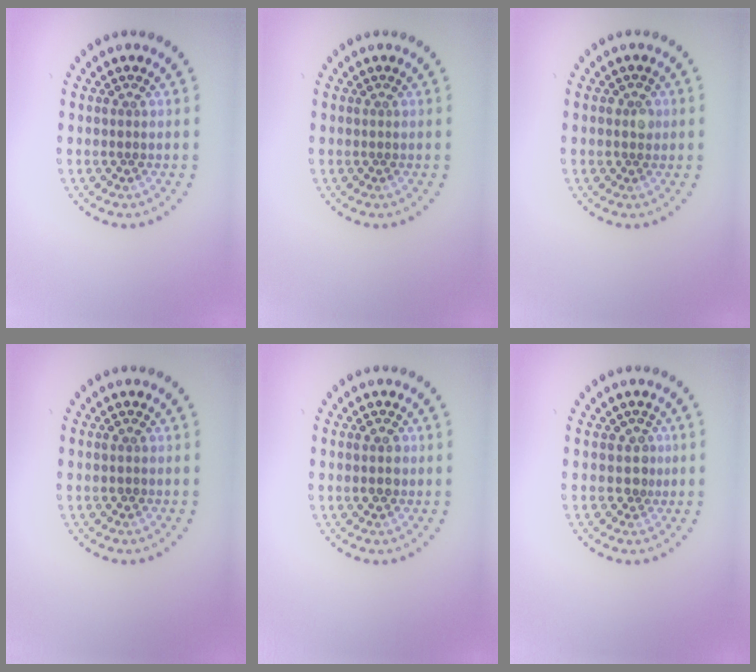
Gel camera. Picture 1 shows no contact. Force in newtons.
{"total": 0.0}
{"total": 1.0, "press": 0.9, "slide": 0.5}
{"total": 0.8, "press": 0.8, "slide": 0.0}
{"total": 2.1, "press": 2.1, "slide": 0.1}
{"total": 1.8, "press": 1.4, "slide": 1.2}